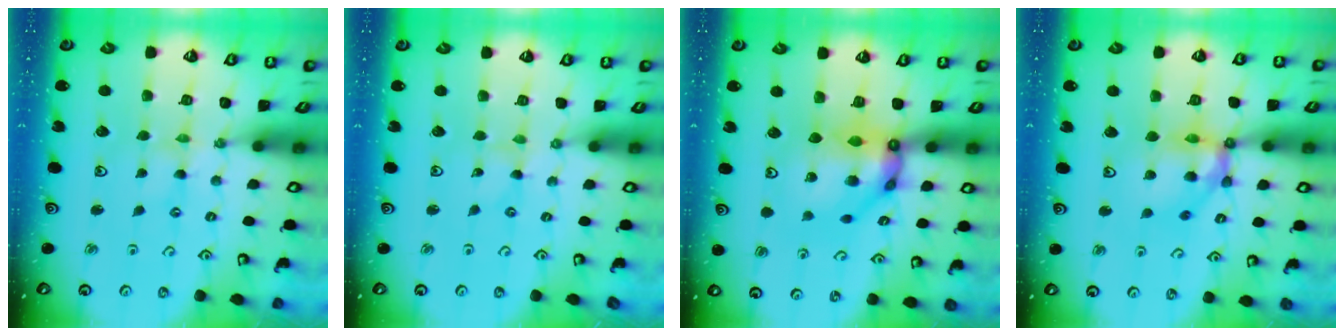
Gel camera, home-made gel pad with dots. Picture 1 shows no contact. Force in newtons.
{"total": 0.0}
{"total": 12.9, "press": 12.8, "slide": 1.3}
{"total": 12.1, "press": 12.0, "slide": 1.7}